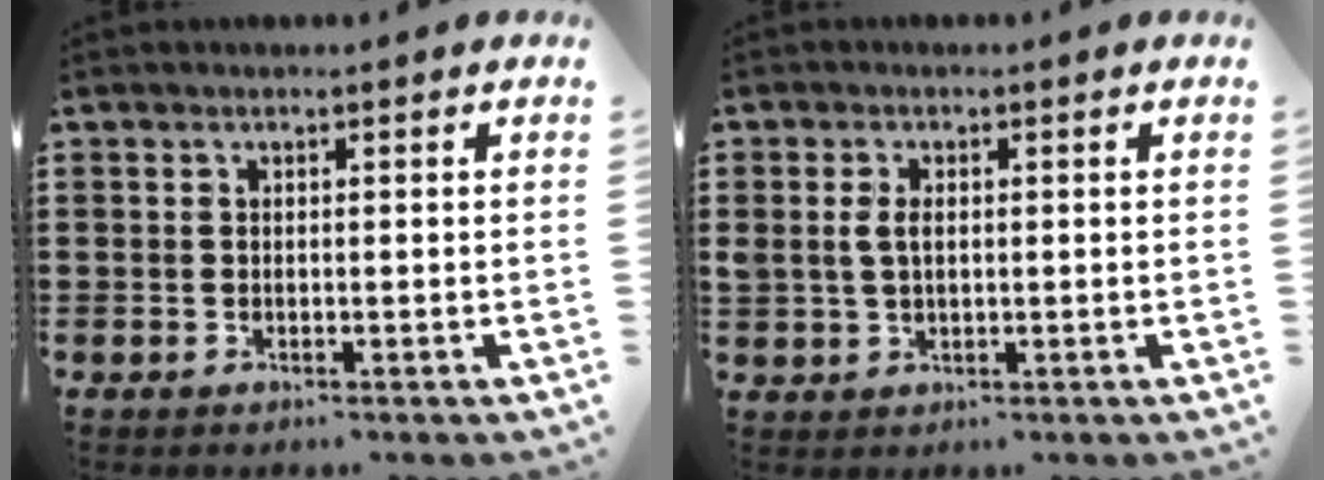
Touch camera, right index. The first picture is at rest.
{"total": 2.8, "force": [0.4, 1.6, 2.2], "torque": [-0.054, 0.005, 0.003]}